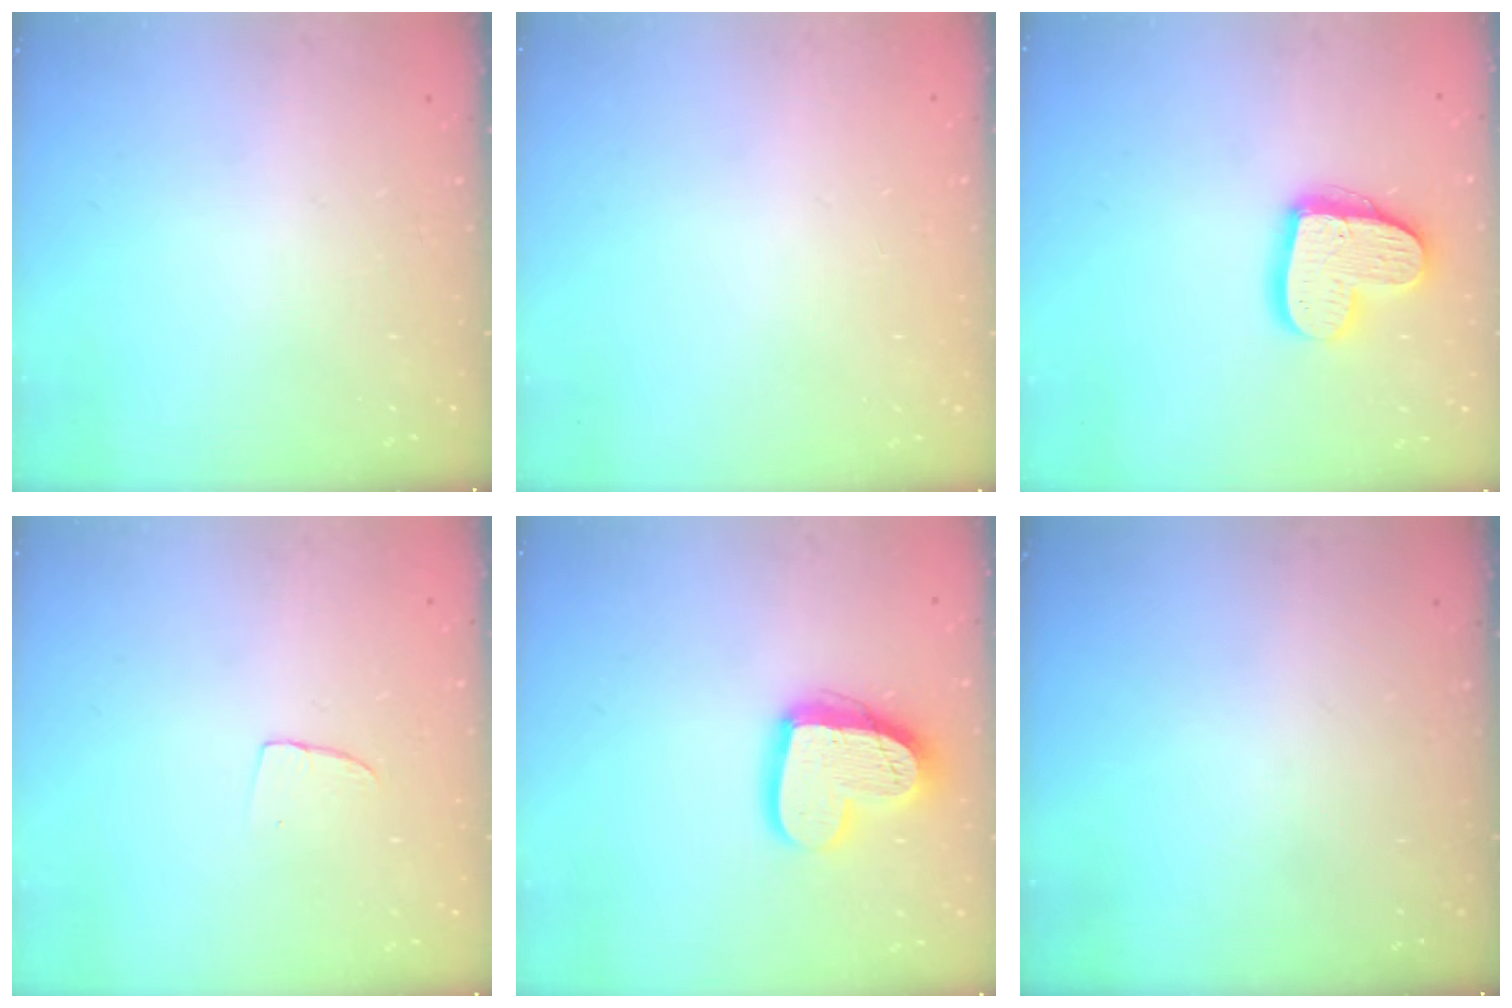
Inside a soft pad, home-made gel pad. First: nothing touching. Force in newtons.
{"total": 0.0}
{"total": 16.6, "press": 16.6, "slide": 1.4}
{"total": 2.9, "press": 2.9, "slide": 0.2}
{"total": 15.9, "press": 15.8, "slide": 1.4}
{"total": 0.0}